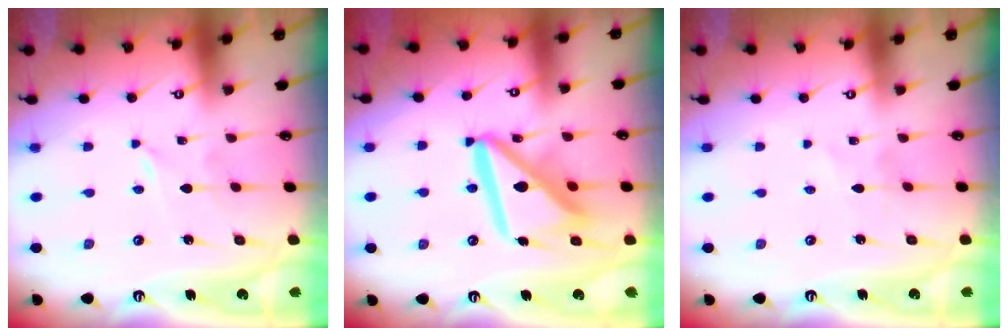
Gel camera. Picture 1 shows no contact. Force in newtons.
{"total": 16.4, "press": 16.3, "slide": 2.0}
{"total": 0.9, "press": 0.9, "slide": 0.0}